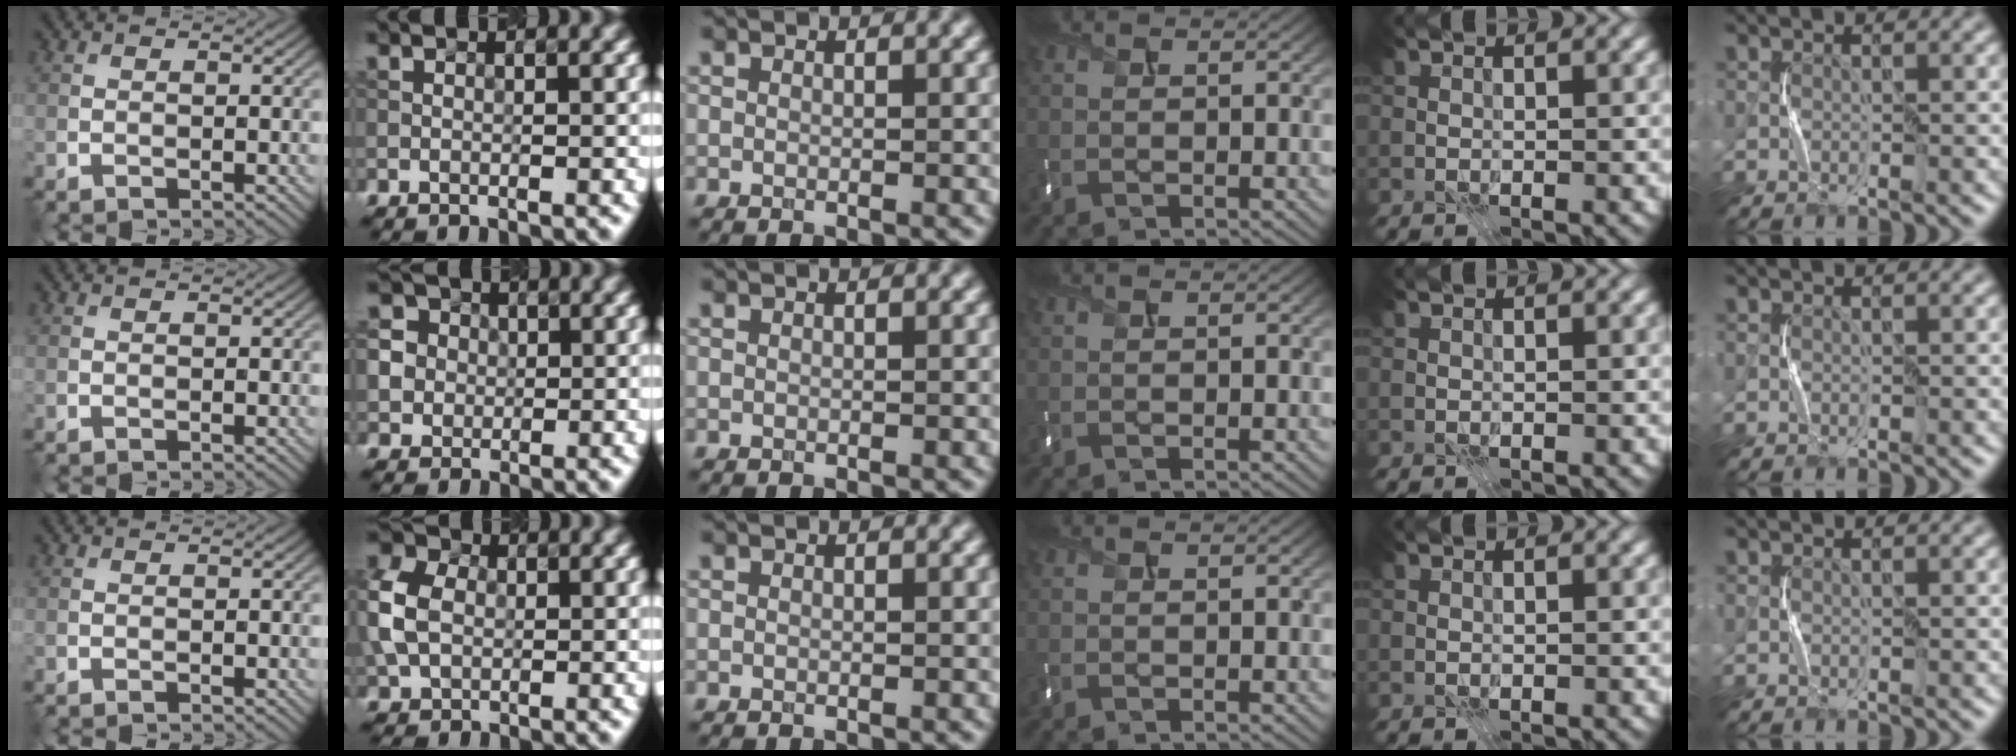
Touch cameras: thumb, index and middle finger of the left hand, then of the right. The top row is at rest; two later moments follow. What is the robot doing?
{"motion": "press", "object": "mouse"}